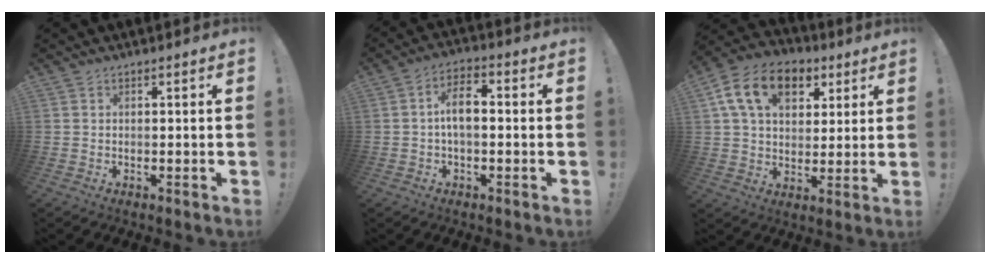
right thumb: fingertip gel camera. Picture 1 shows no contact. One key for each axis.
{"total": 7.8, "fx": 0.1, "fy": 3.8, "fz": 6.8, "tx": -0.112, "ty": 0.001, "tz": 0.002}
{"total": 16.1, "fx": 6.9, "fy": 10.9, "fz": 9.5, "tx": -0.153, "ty": -0.019, "tz": 0.128}